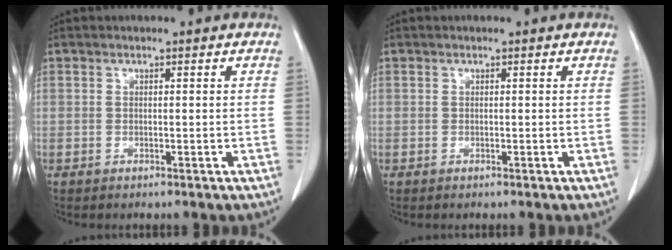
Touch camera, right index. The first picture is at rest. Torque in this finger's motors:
{"motor_torque": [0.00, 0.00, 0.00, 0.00]}